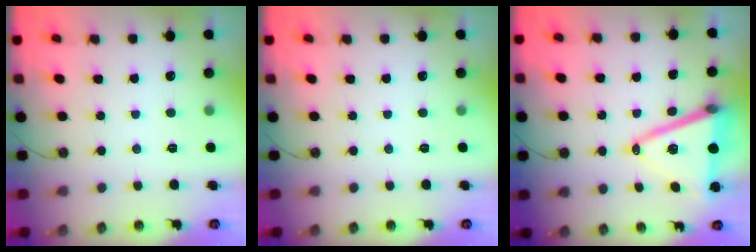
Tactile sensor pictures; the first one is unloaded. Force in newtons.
{"total": 0.0}
{"total": 16.0, "press": 15.5, "slide": 3.7}